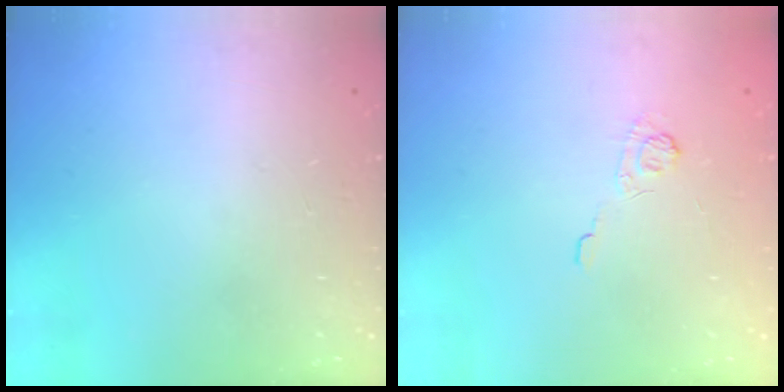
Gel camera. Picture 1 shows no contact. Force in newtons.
{"total": 2.5, "press": 2.1, "slide": 1.4}